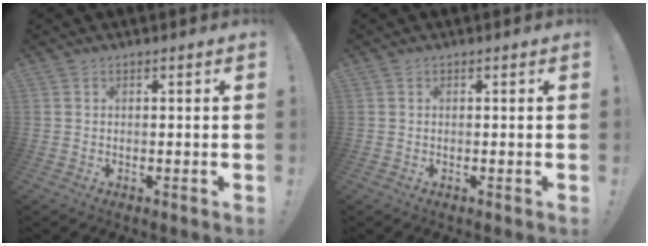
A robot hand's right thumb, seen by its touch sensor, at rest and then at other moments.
{"total": 0.0}